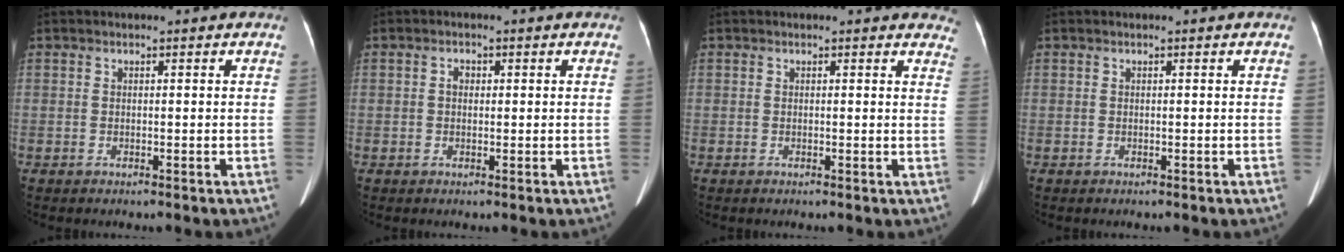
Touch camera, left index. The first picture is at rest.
{"total": 1.2, "force": [0.2, 0.8, 0.9], "torque": [-0.015, 0.006, 0.002]}
{"total": 5.3, "force": [4.9, 1.7, 1.1], "torque": [0.016, -0.011, 0.021]}
{"total": 0.0}